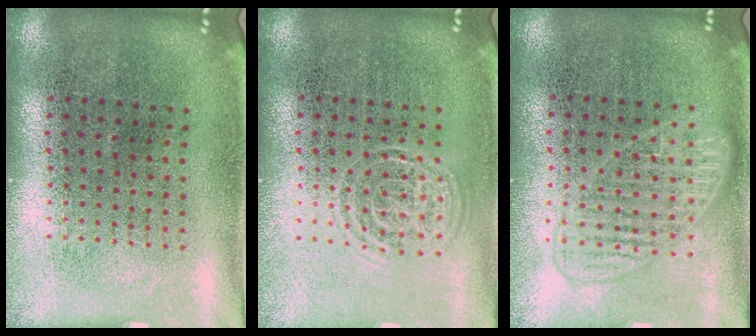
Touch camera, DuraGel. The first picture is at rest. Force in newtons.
{"total": 1.6, "press": 1.5, "slide": 0.2}
{"total": 1.2, "press": 1.2, "slide": 0.2}